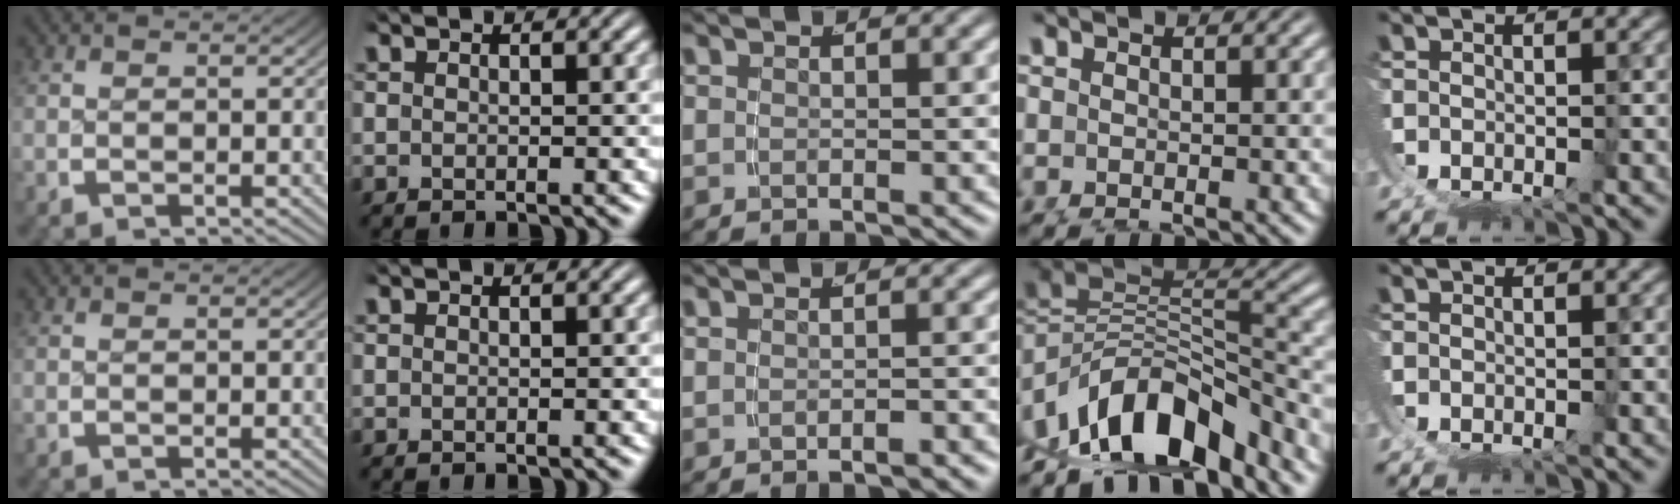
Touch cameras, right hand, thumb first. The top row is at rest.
{"middle": {"total": 1.1, "force": [-1.1, 0.0, 0.3], "torque": [-0.001, 0.005, -0.019]}, "ring": {"total": 11.4, "force": [-3.8, 7.5, 7.7], "torque": [-0.144, -0.035, -0.050]}}